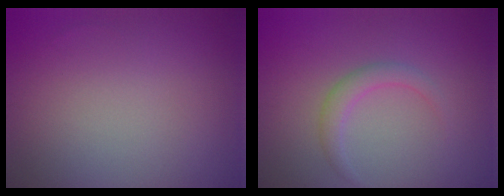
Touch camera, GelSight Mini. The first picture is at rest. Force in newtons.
{"total": 1.8, "press": 1.8, "slide": 0.2}